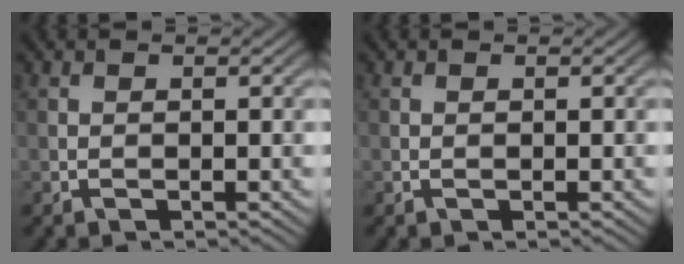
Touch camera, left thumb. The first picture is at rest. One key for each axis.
{"total": 0.0}